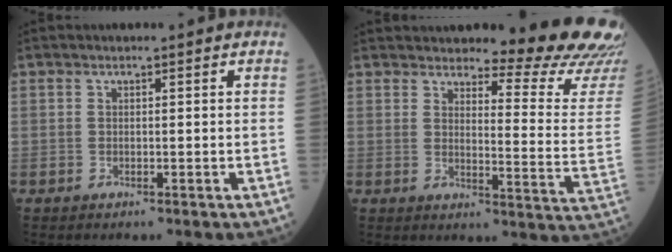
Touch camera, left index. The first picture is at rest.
{"total": 15.8, "force": [15.1, -0.4, 4.8], "torque": [-0.063, -0.127, 0.162]}